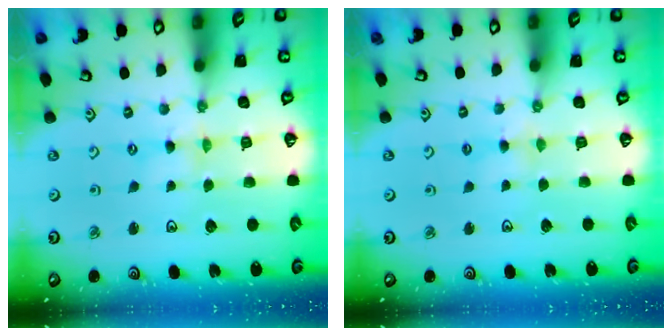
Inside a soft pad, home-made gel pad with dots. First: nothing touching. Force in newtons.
{"total": 2.8, "press": 2.8, "slide": 0.4}